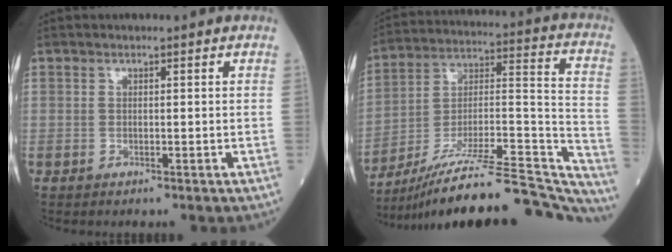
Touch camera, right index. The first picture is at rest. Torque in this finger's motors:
{"motor_torque": [-0.14, -1.57, 0.77, 0.21]}